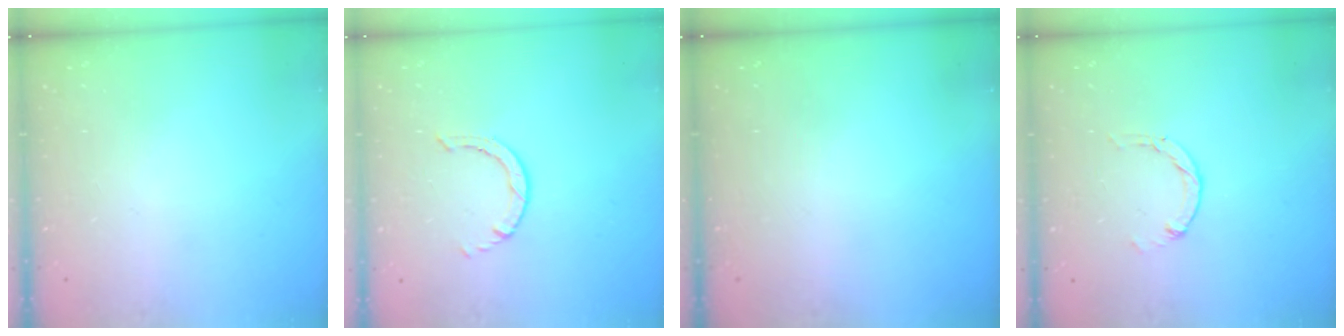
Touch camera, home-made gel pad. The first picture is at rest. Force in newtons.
{"total": 0.6, "press": 0.6, "slide": 0.1}
{"total": 0.0}
{"total": 1.1, "press": 1.1, "slide": 0.2}